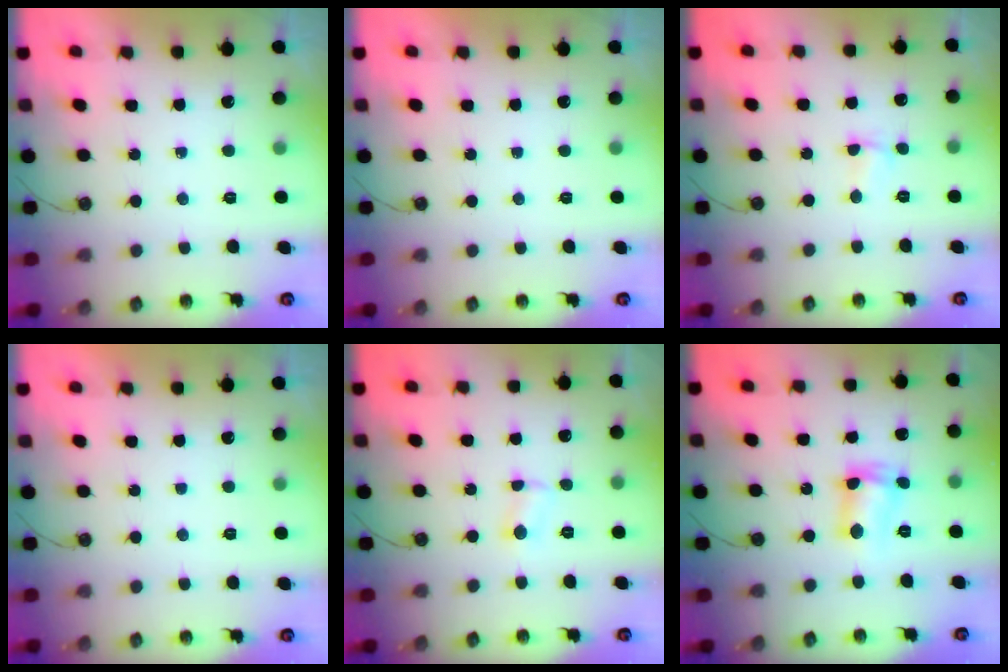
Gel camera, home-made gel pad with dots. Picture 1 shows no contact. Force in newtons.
{"total": 0.0}
{"total": 2.2, "press": 2.1, "slide": 0.5}
{"total": 0.0}
{"total": 2.5, "press": 2.4, "slide": 0.8}
{"total": 7.2, "press": 6.9, "slide": 2.3}